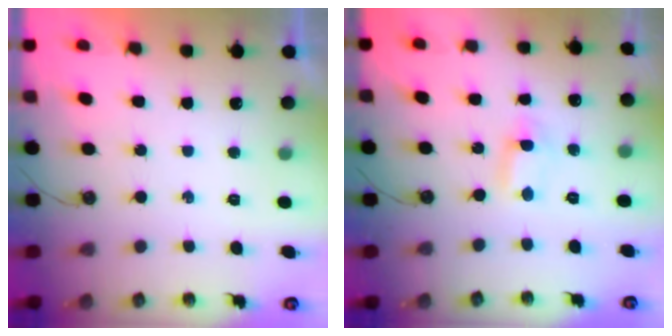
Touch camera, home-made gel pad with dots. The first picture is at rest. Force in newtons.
{"total": 1.2, "press": 1.0, "slide": 0.8}